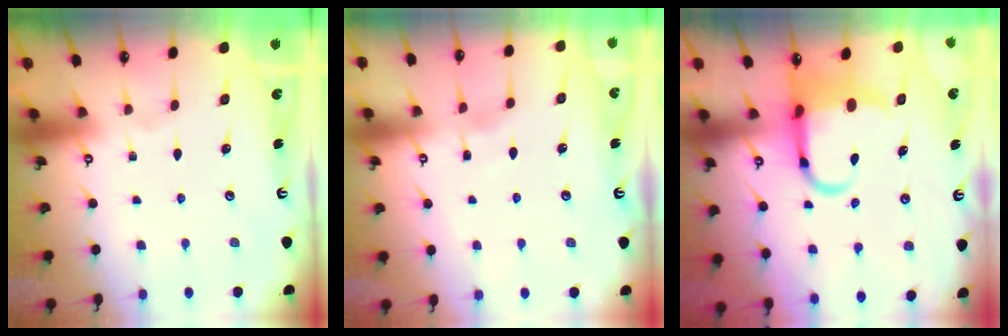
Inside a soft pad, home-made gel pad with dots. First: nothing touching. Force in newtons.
{"total": 2.8, "press": 2.7, "slide": 0.3}
{"total": 8.6, "press": 8.4, "slide": 1.7}